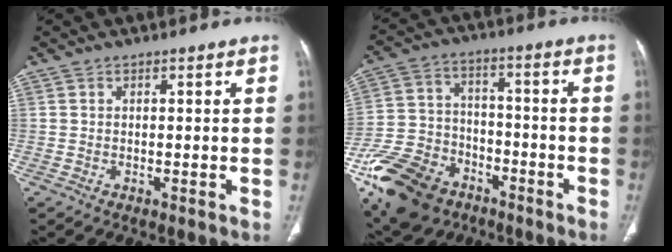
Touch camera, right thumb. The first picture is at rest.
{"total": 20.2, "force": [-11.2, 13.6, 9.9], "torque": [-0.189, 0.056, -0.191]}